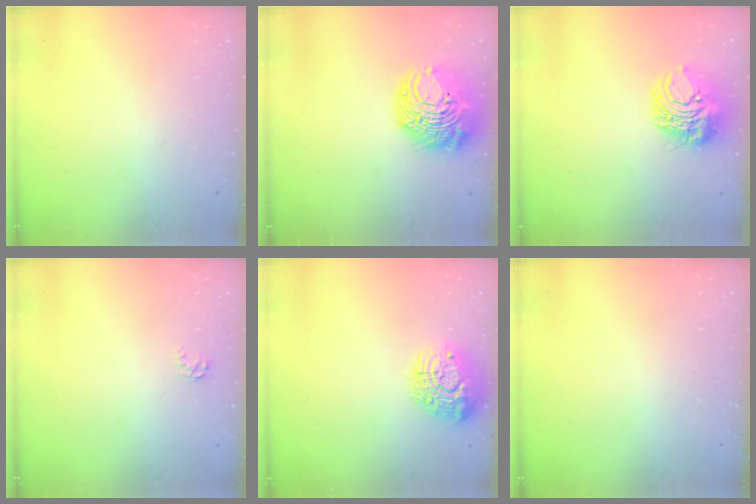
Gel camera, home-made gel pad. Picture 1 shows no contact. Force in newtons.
{"total": 13.5, "press": 13.4, "slide": 1.8}
{"total": 9.2, "press": 9.1, "slide": 1.3}
{"total": 2.6, "press": 2.6, "slide": 0.3}
{"total": 12.7, "press": 12.7, "slide": 1.0}
{"total": 0.0}